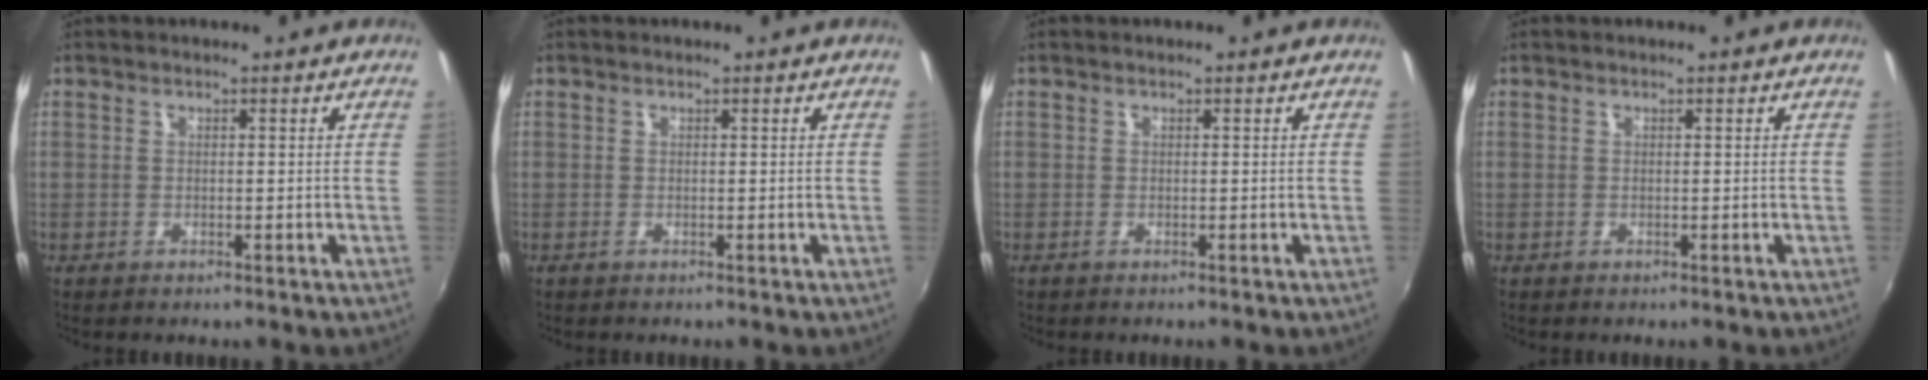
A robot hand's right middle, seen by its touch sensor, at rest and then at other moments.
{"total": 0.0}
{"total": 0.0}
{"total": 0.0}